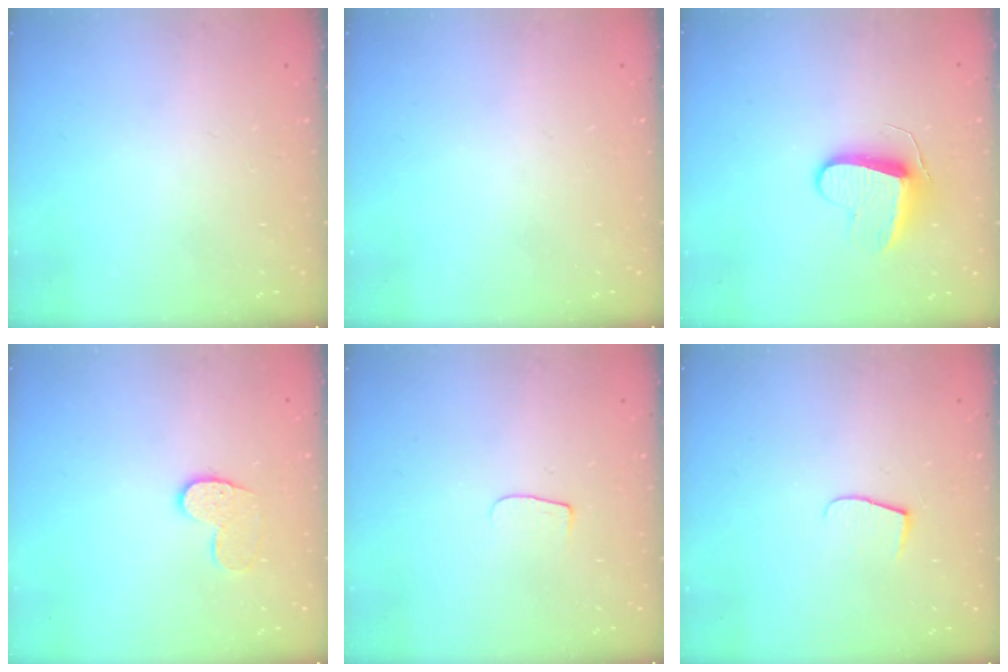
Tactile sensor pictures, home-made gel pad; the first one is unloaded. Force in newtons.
{"total": 0.0}
{"total": 9.1, "press": 9.0, "slide": 0.6}
{"total": 8.3, "press": 8.3, "slide": 0.4}
{"total": 4.5, "press": 4.4, "slide": 0.6}
{"total": 5.5, "press": 5.5, "slide": 0.6}